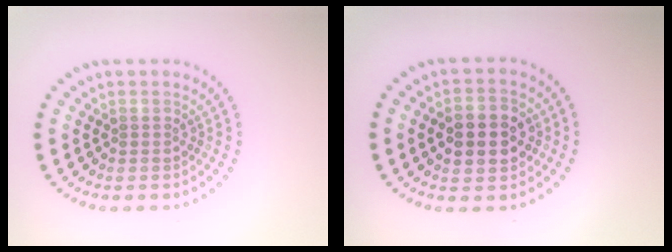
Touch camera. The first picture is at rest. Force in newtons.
{"total": 5.0, "press": 5.0, "slide": 0.2}